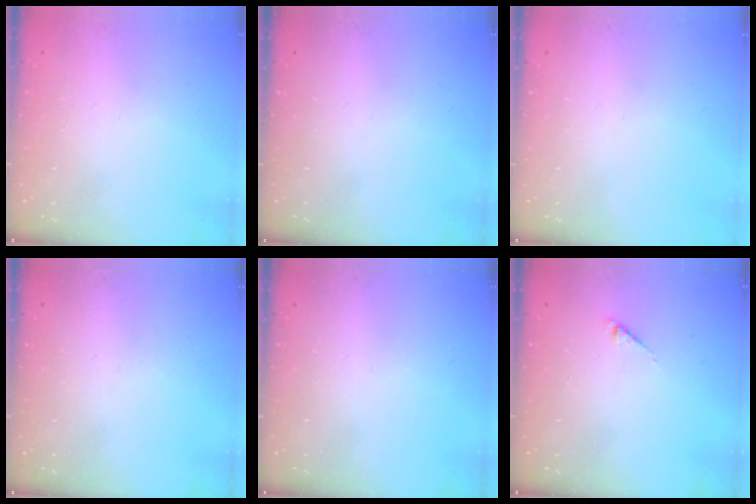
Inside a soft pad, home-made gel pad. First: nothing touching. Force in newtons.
{"total": 0.0}
{"total": 0.0}
{"total": 0.0}
{"total": 0.0}
{"total": 2.5, "press": 2.4, "slide": 0.4}